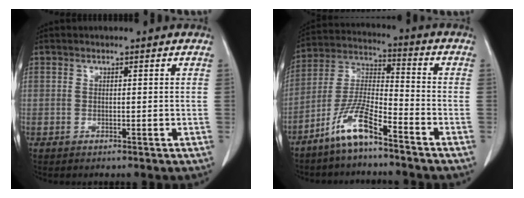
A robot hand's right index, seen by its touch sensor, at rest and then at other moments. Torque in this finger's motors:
{"motor_torque": [1.22, -0.91, 0.29, 0.14]}